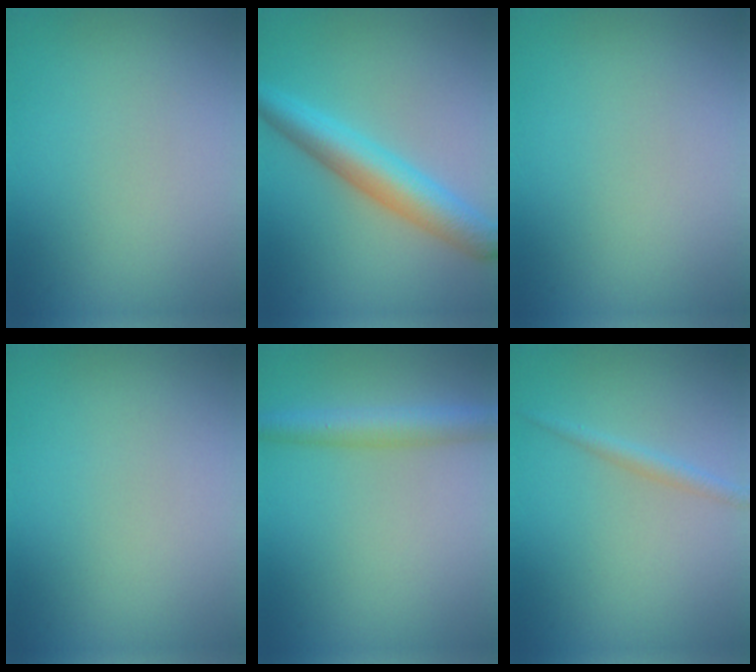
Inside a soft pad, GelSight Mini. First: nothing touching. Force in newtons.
{"total": 5.7, "press": 5.7, "slide": 0.1}
{"total": 0.0}
{"total": 0.0}
{"total": 3.6, "press": 3.6, "slide": 0.1}
{"total": 1.4, "press": 1.4, "slide": 0.0}